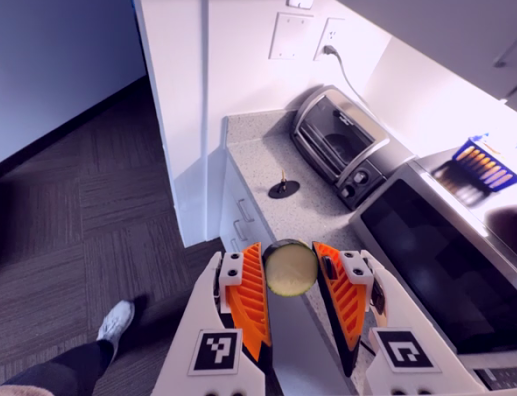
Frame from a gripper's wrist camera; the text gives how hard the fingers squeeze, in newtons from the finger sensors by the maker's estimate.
{"total": 9.2, "left": 8.7, "right": 9.7}